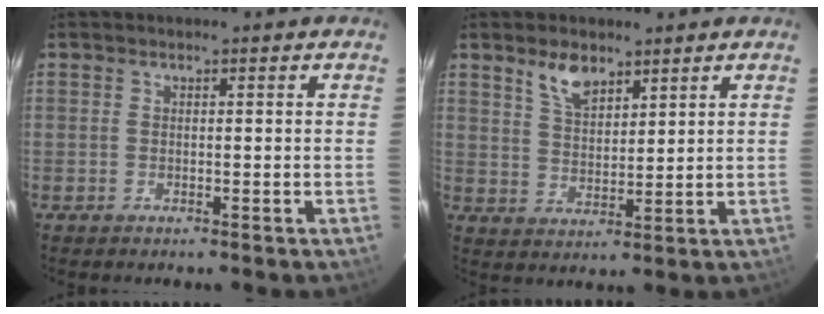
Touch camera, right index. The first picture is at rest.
{"total": 6.1, "force": [4.2, 2.8, 3.4], "torque": [-0.057, 0.004, 0.082]}